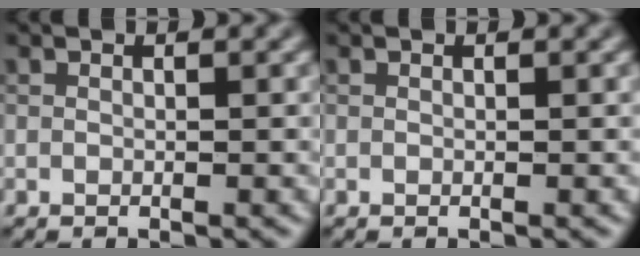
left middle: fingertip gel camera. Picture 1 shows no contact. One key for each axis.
{"total": 0.0}